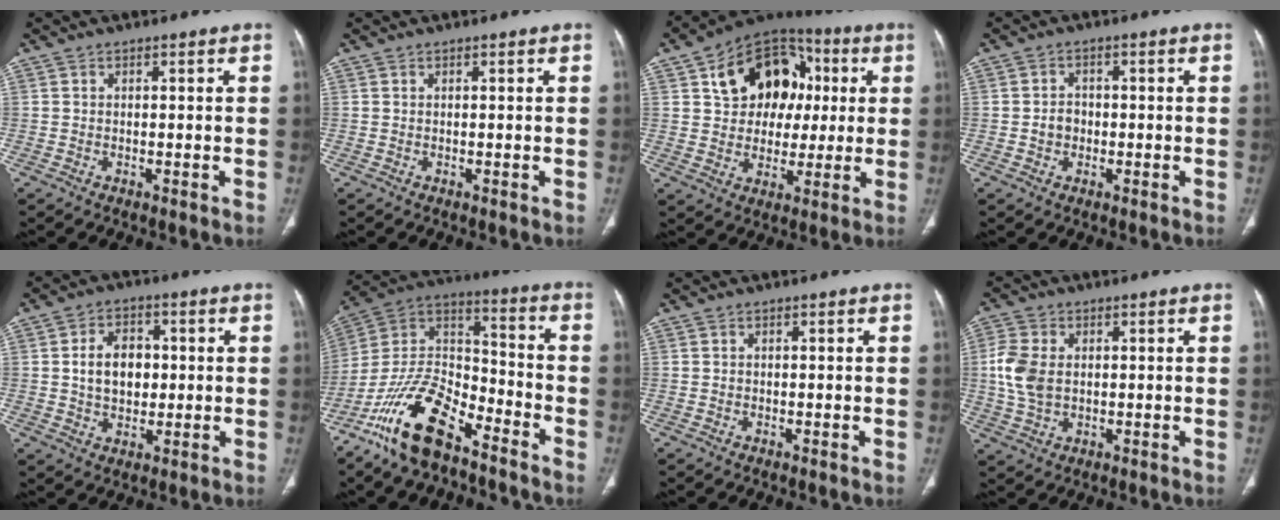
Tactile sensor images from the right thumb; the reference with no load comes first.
{"total": 0.0}
{"total": 18.0, "force": [4.4, 13.5, 11.0], "torque": [-0.123, 0.020, 0.069]}
{"total": 2.9, "force": [-0.6, 2.5, 1.3], "torque": [-0.008, 0.011, -0.012]}
{"total": 8.4, "force": [0.6, 6.1, 5.7], "torque": [-0.069, 0.009, 0.010]}
{"total": 18.0, "force": [-12.1, 7.5, 11.0], "torque": [-0.194, 0.078, -0.225]}
{"total": 0.0}
{"total": 7.9, "force": [0.5, 5.6, 5.6], "torque": [-0.123, 0.005, 0.013]}